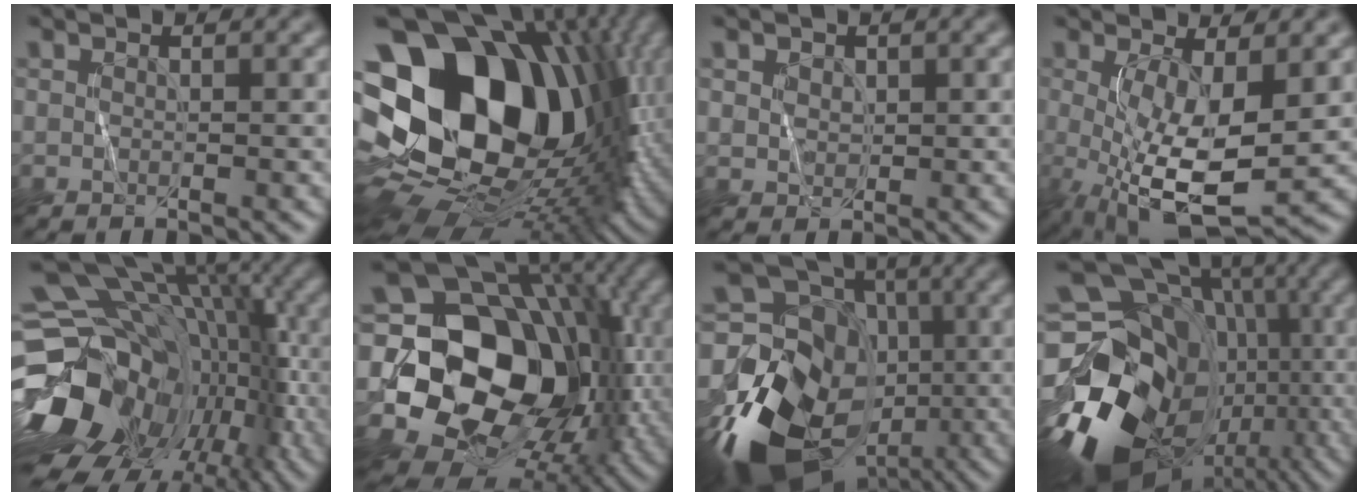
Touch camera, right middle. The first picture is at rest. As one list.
[{"total": 22.2, "force": [2.7, 15.6, 15.5], "torque": [-0.304, -0.032, 0.084]}, {"total": 1.9, "force": [0.9, 1.4, 0.8], "torque": [-0.022, -0.002, 0.027]}, {"total": 8.7, "force": [-1.1, 2.9, 8.2], "torque": [-0.165, -0.018, -0.016]}, {"total": 19.4, "force": [-4.4, 13.8, 12.8], "torque": [-0.215, -0.012, -0.059]}, {"total": 18.8, "force": [-1.2, 14.8, 11.5], "torque": [-0.191, -0.020, -0.009]}, {"total": 19.9, "force": [-8.7, 15.5, 9.0], "torque": [-0.167, -0.031, -0.147]}, {"total": 20.2, "force": [-5.6, 15.7, 11.4], "torque": [-0.210, -0.012, -0.071]}]